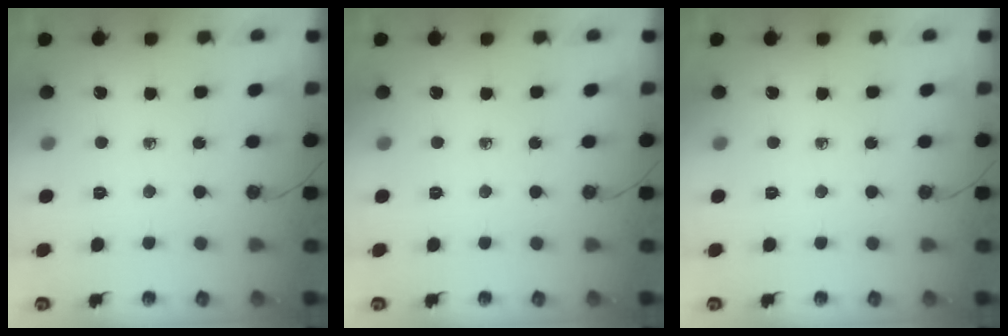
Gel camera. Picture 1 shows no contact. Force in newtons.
{"total": 0.0}
{"total": 0.0}